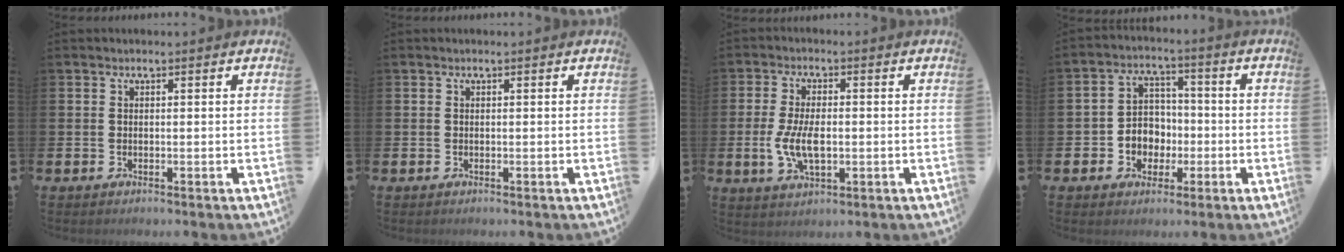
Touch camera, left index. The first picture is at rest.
{"total": 0.0}
{"total": 6.0, "force": [-0.5, 3.0, 5.2], "torque": [-0.111, -0.002, -0.015]}
{"total": 4.8, "force": [-0.8, 4.6, 1.3], "torque": [-0.036, 0.006, -0.022]}